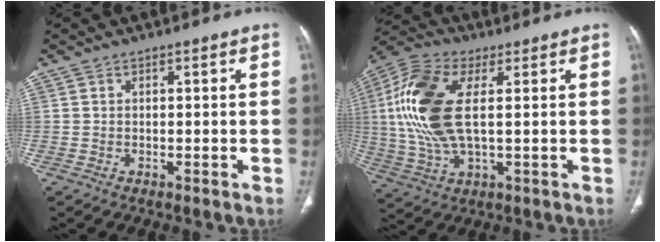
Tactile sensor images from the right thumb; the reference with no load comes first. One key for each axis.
{"total": 16.3, "fx": 2.4, "fy": 7.4, "fz": 14.2, "tx": -0.322, "ty": 0.007, "tz": 0.044}